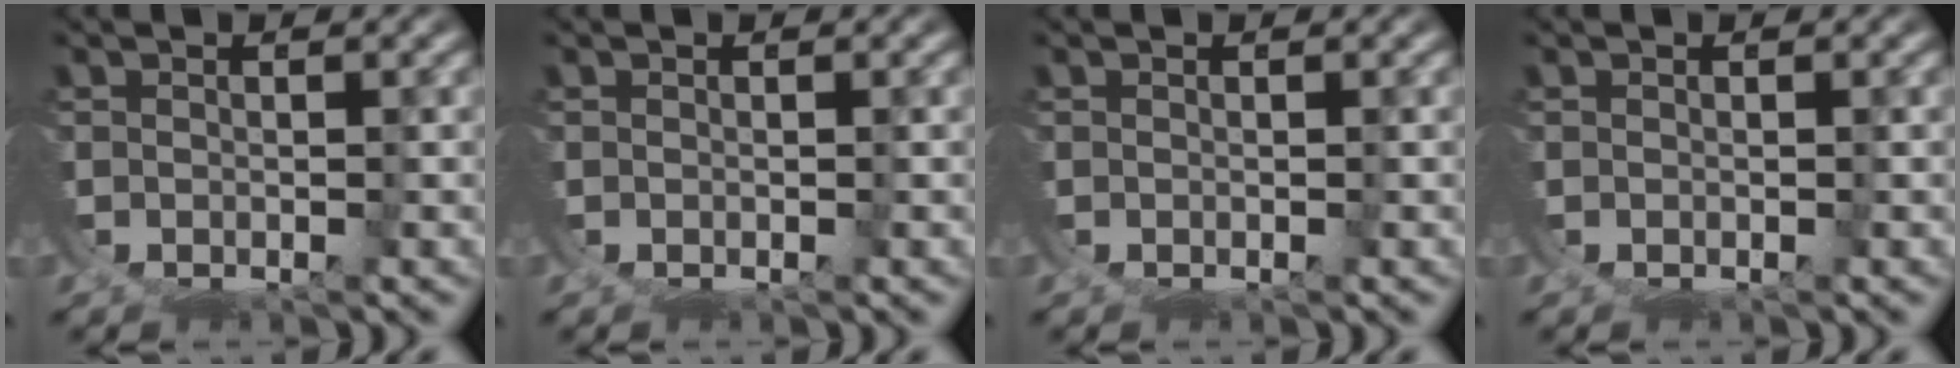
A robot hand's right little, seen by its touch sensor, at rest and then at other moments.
{"total": 0.0}
{"total": 0.0}
{"total": 0.0}